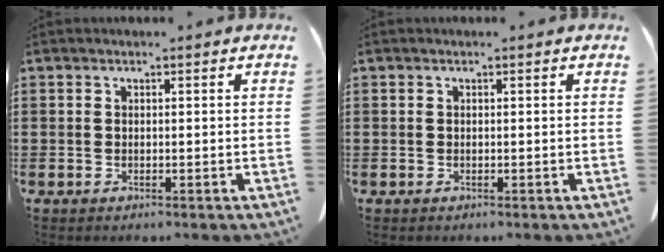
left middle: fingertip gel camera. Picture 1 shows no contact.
{"total": 0.0}